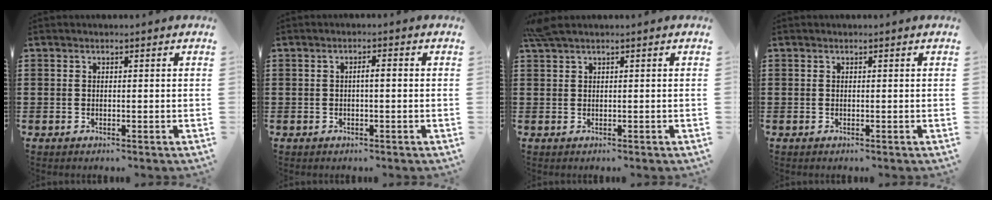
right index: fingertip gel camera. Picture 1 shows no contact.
{"total": 1.5, "force": [-0.3, -0.2, 1.4], "torque": [-0.024, -0.002, -0.006]}
{"total": 1.3, "force": [0.8, -0.2, 1.0], "torque": [-0.021, -0.002, 0.016]}
{"total": 0.0}